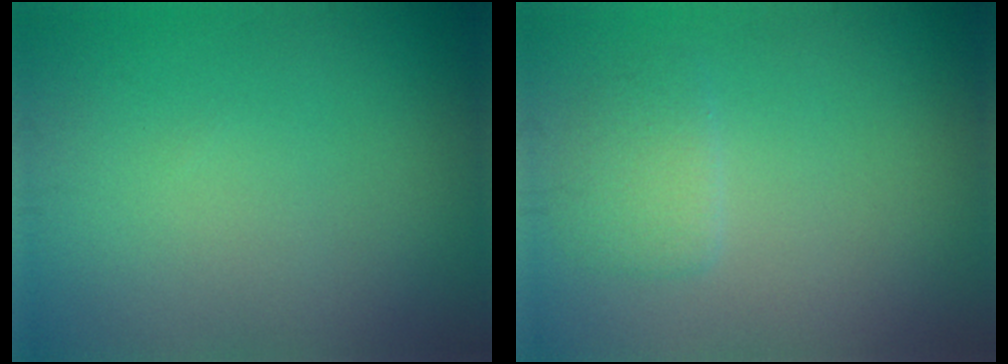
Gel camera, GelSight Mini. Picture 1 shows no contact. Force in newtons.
{"total": 1.7, "press": 1.6, "slide": 0.2}